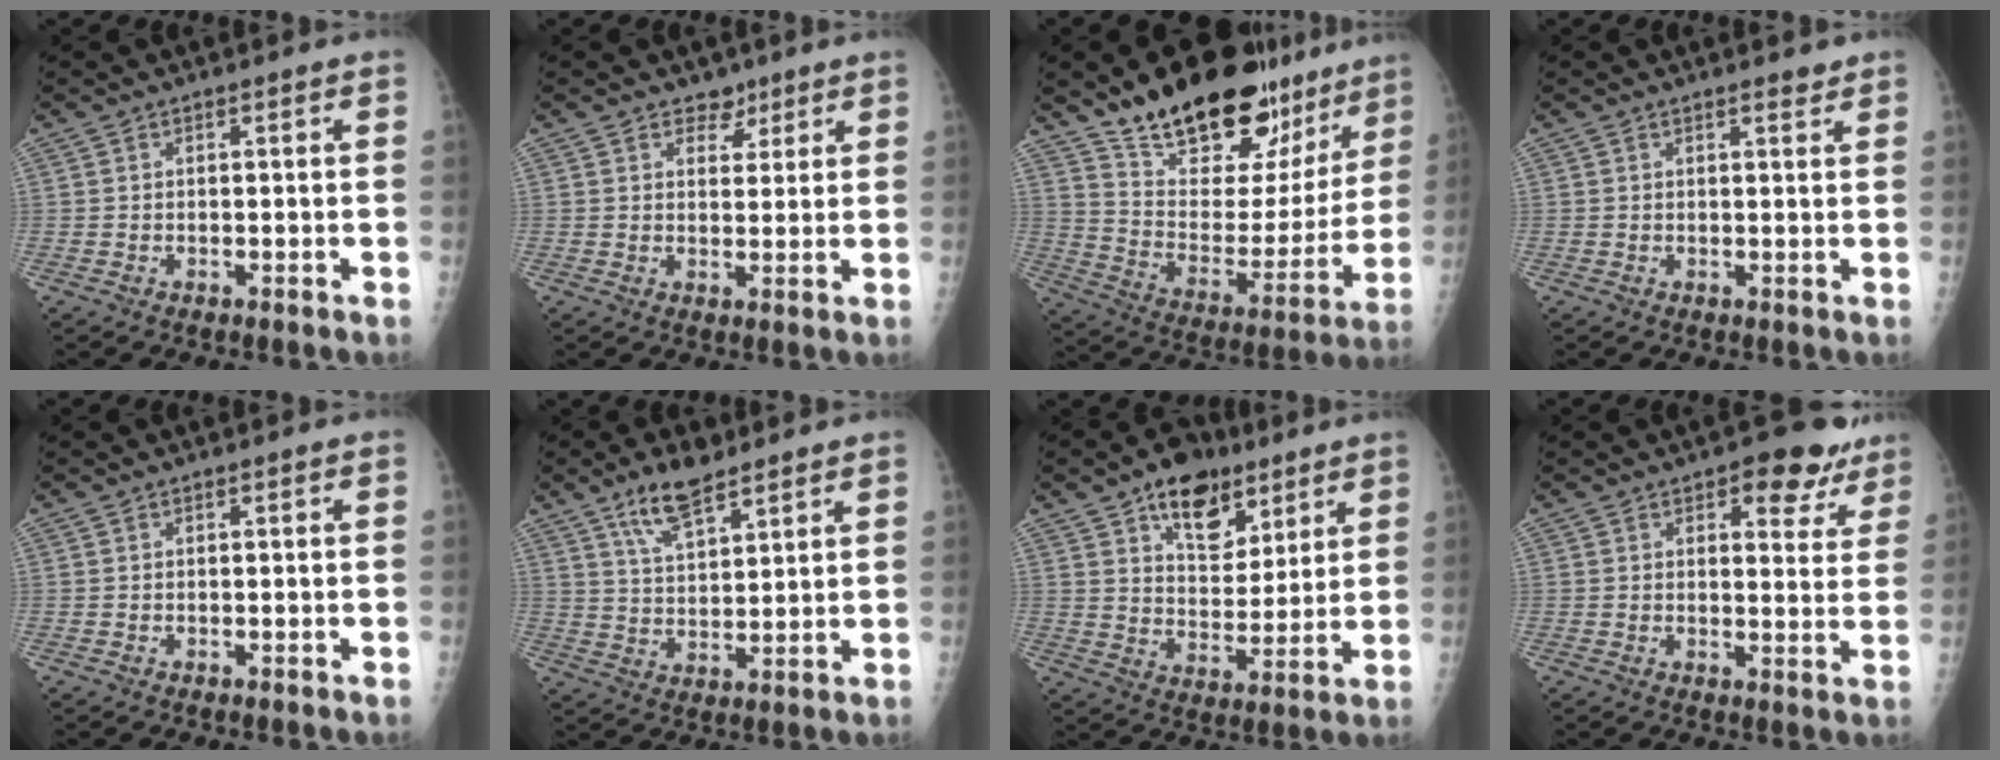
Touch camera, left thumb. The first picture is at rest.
{"total": 3.6, "force": [2.6, 2.4, 0.9], "torque": [0.011, -0.015, 0.038]}
{"total": 28.3, "force": [20.8, 12.4, 14.6], "torque": [-0.186, -0.096, 0.318]}
{"total": 1.6, "force": [1.4, 0.4, 0.7], "torque": [-0.004, -0.009, 0.019]}
{"total": 0.0}
{"total": 9.1, "force": [6.4, 3.4, 5.4], "torque": [-0.082, -0.033, 0.120]}
{"total": 13.7, "force": [8.2, 8.1, 7.3], "torque": [-0.069, -0.043, 0.132]}
{"total": 9.5, "force": [6.1, 4.6, 5.6], "torque": [-0.022, -0.027, 0.074]}